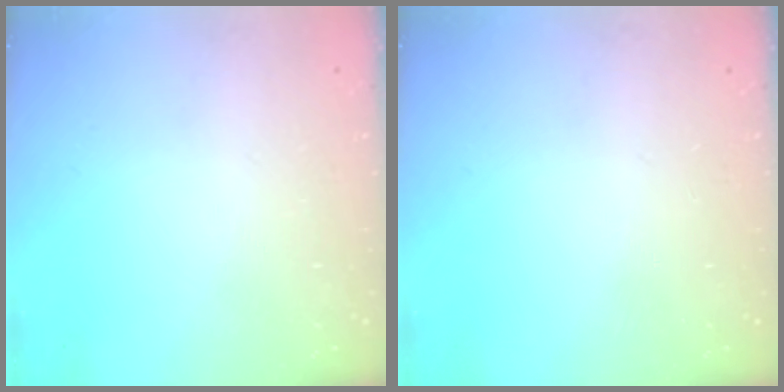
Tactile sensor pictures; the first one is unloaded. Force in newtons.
{"total": 0.0}